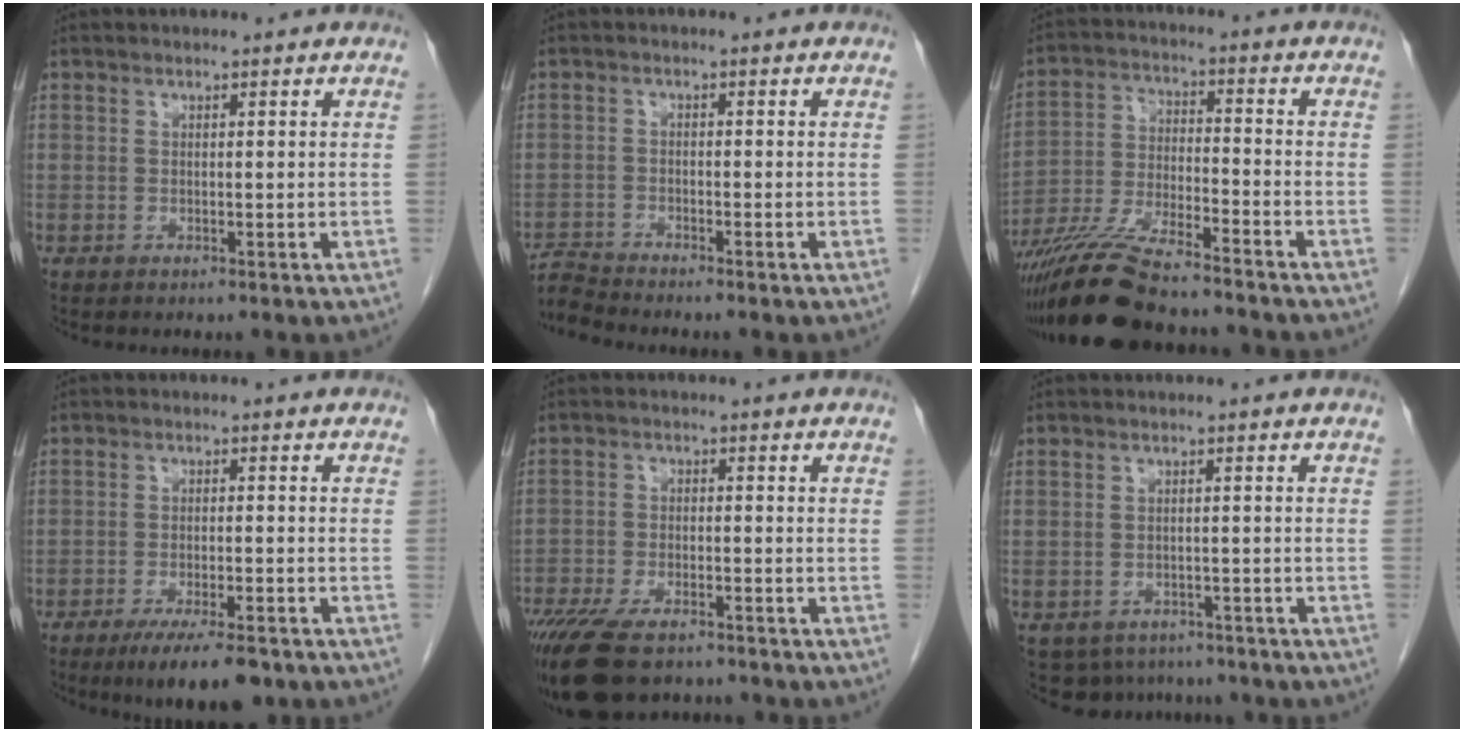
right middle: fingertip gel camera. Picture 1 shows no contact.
{"total": 3.4, "force": [-3.1, -1.2, -0.5], "torque": [0.004, -0.014, -0.060]}
{"total": 14.0, "force": [-12.0, 1.3, 7.0], "torque": [-0.134, -0.019, -0.214]}
{"total": 8.5, "force": [-6.1, 1.9, 5.6], "torque": [-0.083, -0.013, -0.092]}
{"total": 12.9, "force": [-9.7, 4.8, 7.0], "torque": [-0.141, -0.016, -0.156]}
{"total": 7.1, "force": [-5.6, 4.2, 1.3], "torque": [-0.018, 0.001, -0.067]}